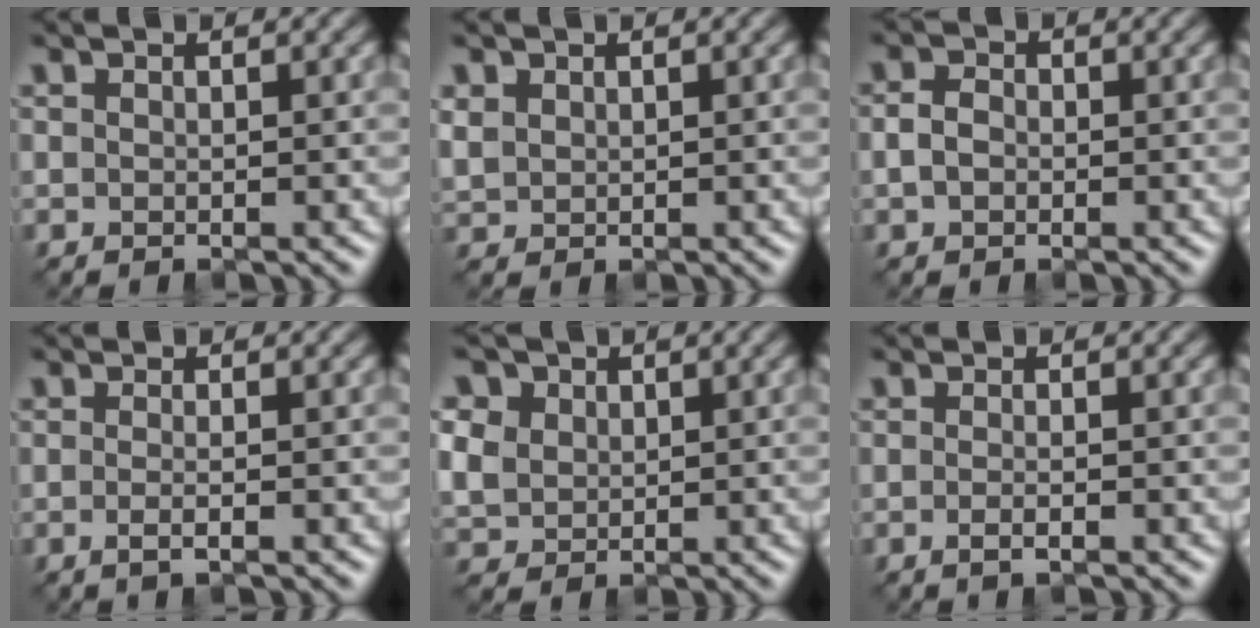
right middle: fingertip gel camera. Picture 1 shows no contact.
{"total": 1.5, "force": [0.8, 1.3, 0.4], "torque": [-0.012, -0.001, 0.020]}
{"total": 1.8, "force": [-0.3, 1.4, 1.1], "torque": [-0.024, 0.000, -0.009]}
{"total": 1.5, "force": [-0.4, 0.5, 1.3], "torque": [-0.021, -0.005, -0.014]}
{"total": 7.2, "force": [3.2, 5.6, 3.2], "torque": [-0.103, 0.020, 0.051]}
{"total": 1.2, "force": [-0.5, 0.3, 1.0], "torque": [-0.017, -0.003, -0.011]}